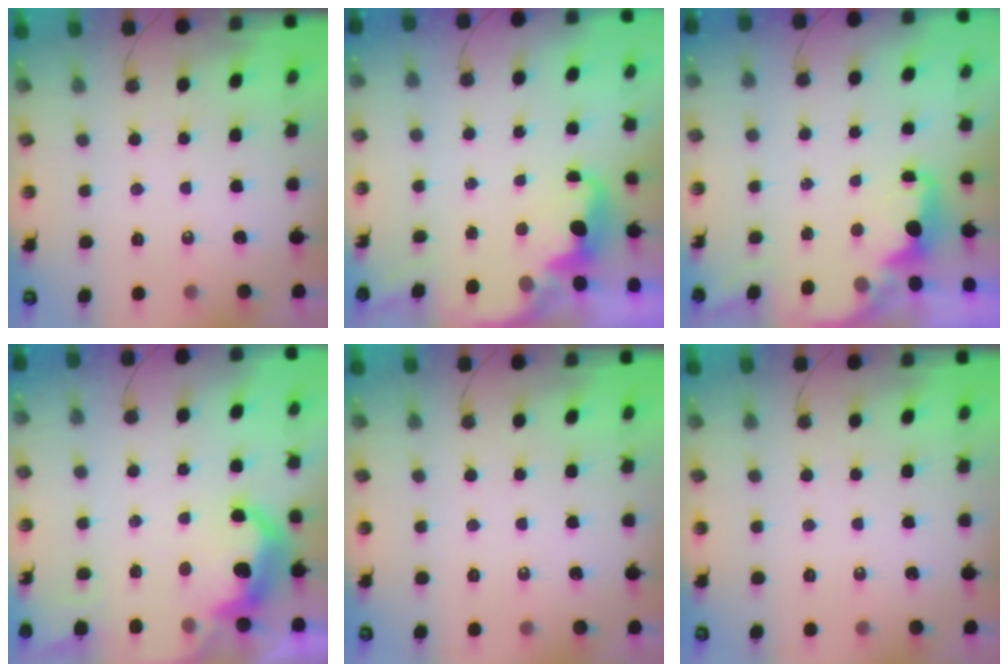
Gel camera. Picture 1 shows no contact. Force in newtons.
{"total": 2.0, "press": 1.8, "slide": 0.8}
{"total": 1.9, "press": 1.7, "slide": 0.7}
{"total": 11.1, "press": 11.1, "slide": 0.7}
{"total": 0.0}
{"total": 0.0}